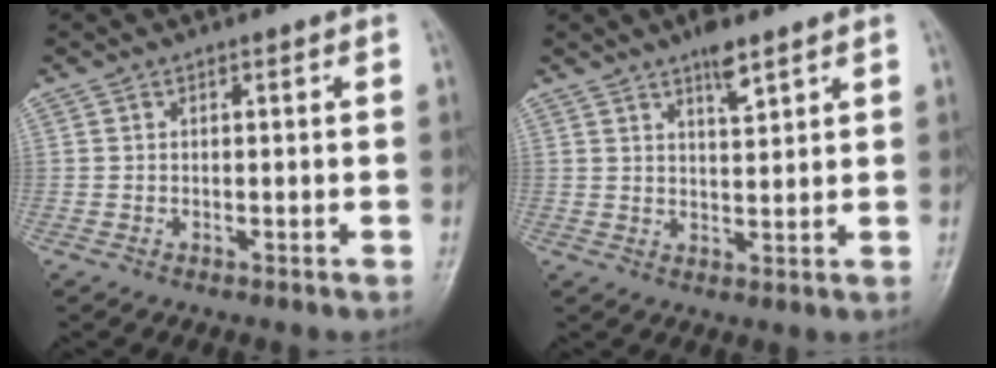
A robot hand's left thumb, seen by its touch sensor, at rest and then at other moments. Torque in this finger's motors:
{"motor_torque": [0.61, 0.09, 0.67, -0.10, 0.01]}